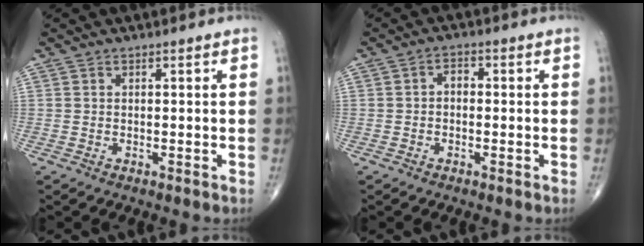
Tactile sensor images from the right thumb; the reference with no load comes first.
{"total": 2.3, "force": [-0.2, 1.6, 1.6], "torque": [-0.013, 0.011, -0.012]}